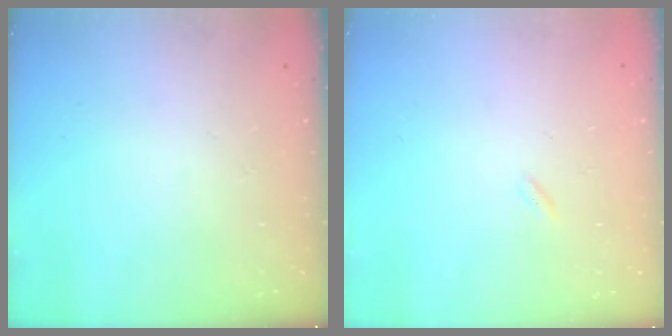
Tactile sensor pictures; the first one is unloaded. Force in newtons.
{"total": 0.0}